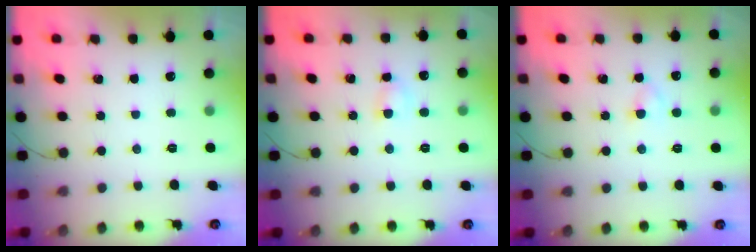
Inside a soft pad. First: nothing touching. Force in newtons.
{"total": 3.4, "press": 3.3, "slide": 1.1}
{"total": 2.5, "press": 2.3, "slide": 1.0}